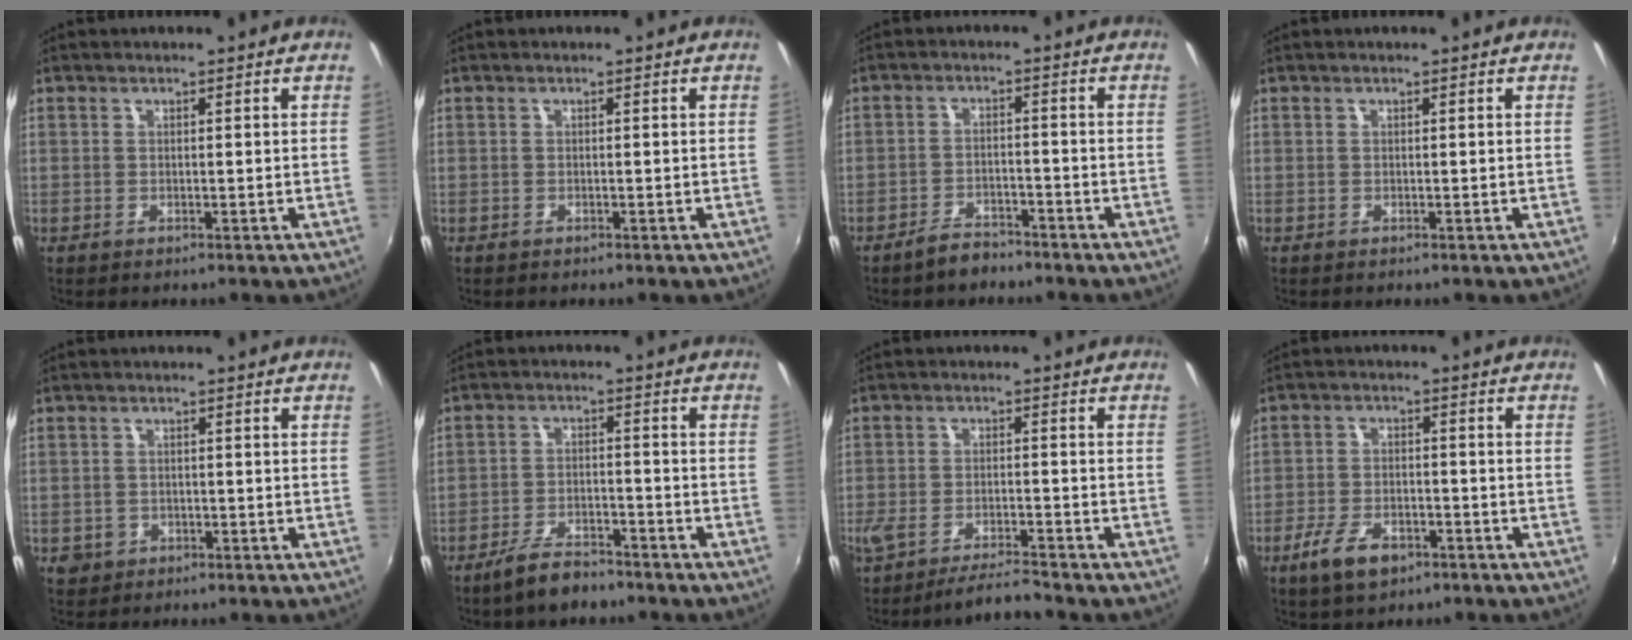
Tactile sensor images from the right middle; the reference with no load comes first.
{"total": 0.8, "force": [-0.6, 0.3, 0.3], "torque": [-0.007, -0.001, -0.009]}
{"total": 4.3, "force": [-3.7, 1.5, 1.5], "torque": [-0.043, 0.007, -0.059]}
{"total": 0.0}
{"total": 3.1, "force": [-1.1, 2.7, 0.9], "torque": [-0.024, -0.002, -0.015]}
{"total": 7.0, "force": [-5.7, 2.2, 3.5], "torque": [-0.081, 0.000, -0.096]}
{"total": 6.1, "force": [-5.7, 0.2, 2.3], "torque": [-0.063, -0.011, -0.104]}
{"total": 7.6, "force": [-4.6, 3.7, 4.7], "torque": [-0.114, -0.007, -0.080]}